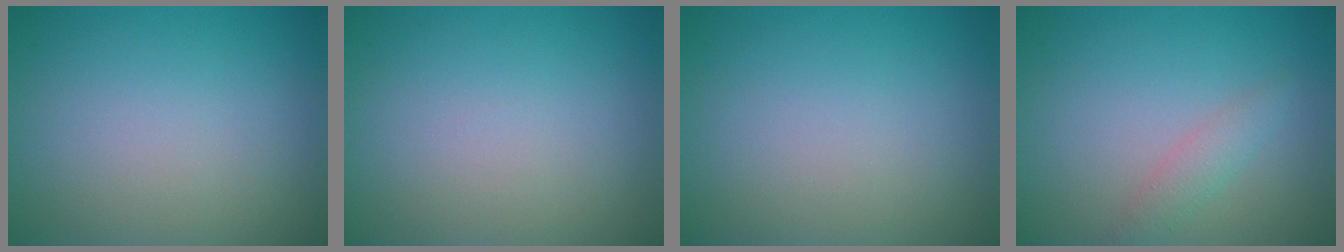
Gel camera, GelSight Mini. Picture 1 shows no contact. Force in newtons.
{"total": 0.0}
{"total": 0.0}
{"total": 1.6, "press": 1.6, "slide": 0.1}